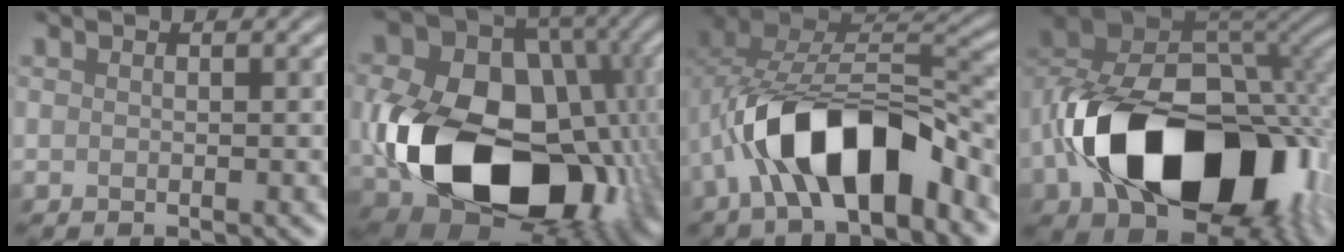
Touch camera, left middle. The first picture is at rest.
{"total": 19.5, "force": [-3.7, 14.1, 13.0], "torque": [-0.259, -0.029, -0.048]}
{"total": 10.7, "force": [-4.7, 4.9, 8.3], "torque": [-0.147, 0.014, -0.076]}
{"total": 17.6, "force": [-6.2, 11.2, 12.1], "torque": [-0.223, -0.007, -0.096]}